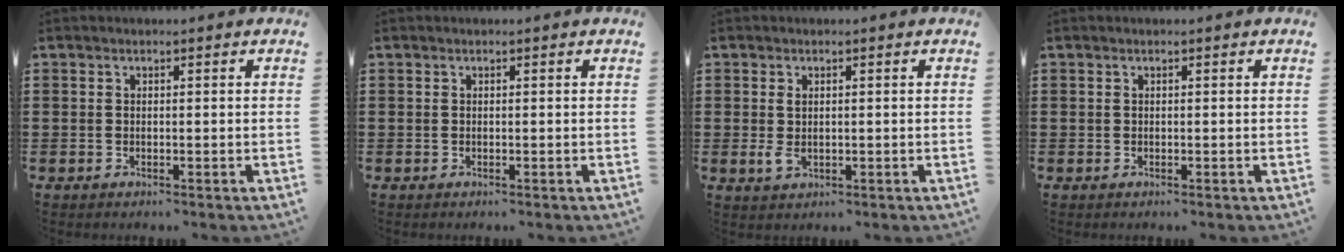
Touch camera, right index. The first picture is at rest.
{"total": 0.0}
{"total": 1.8, "force": [0.0, 0.9, 1.5], "torque": [-0.039, -0.003, -0.001]}
{"total": 0.0}